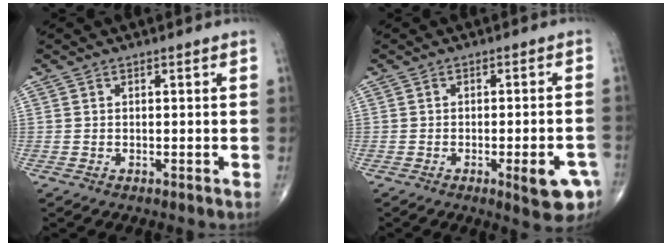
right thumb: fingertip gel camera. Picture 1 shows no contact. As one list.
[{"total": 8.0, "force": [-3.3, 2.1, 7.0], "torque": [-0.077, 0.008, -0.036]}]